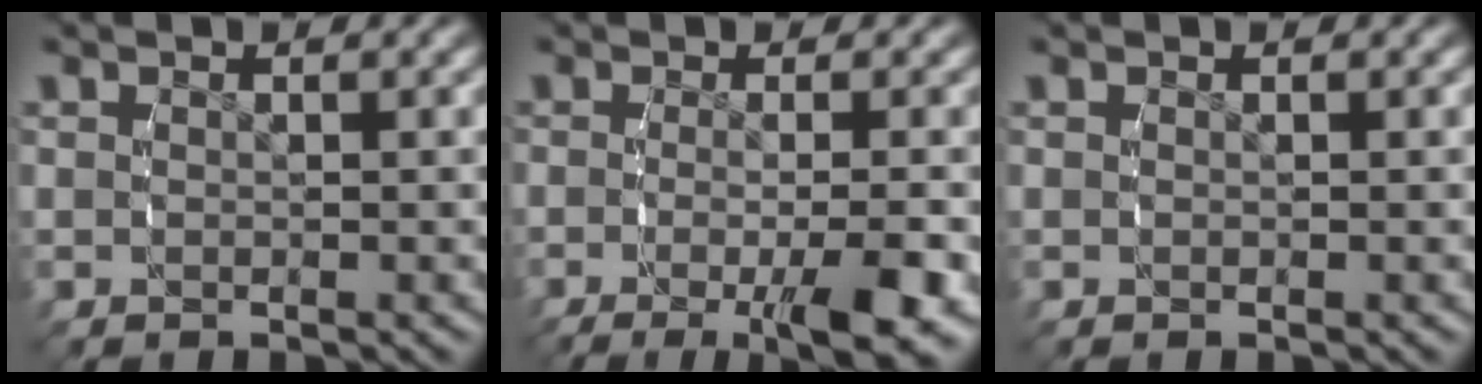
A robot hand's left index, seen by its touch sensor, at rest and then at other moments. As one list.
[{"total": 4.7, "force": [-2.7, 0.4, 3.8], "torque": [-0.063, -0.015, -0.040]}, {"total": 0.0}]